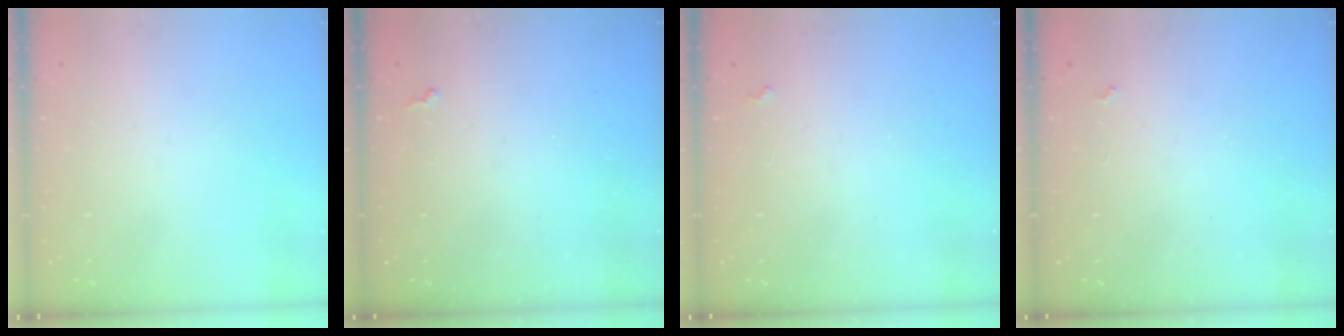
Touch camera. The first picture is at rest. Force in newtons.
{"total": 2.3, "press": 2.3, "slide": 0.5}
{"total": 1.9, "press": 1.9, "slide": 0.3}
{"total": 2.3, "press": 2.3, "slide": 0.4}